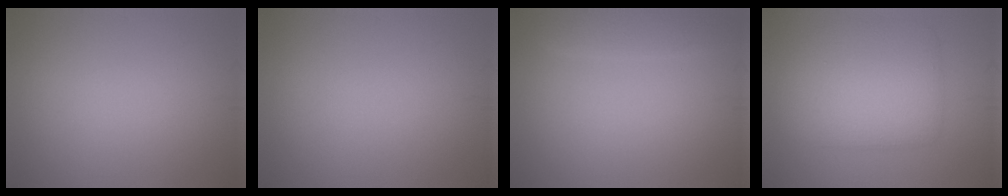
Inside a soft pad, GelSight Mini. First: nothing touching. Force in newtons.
{"total": 0.0}
{"total": 2.4, "press": 2.4, "slide": 0.2}
{"total": 6.2, "press": 6.2, "slide": 0.2}